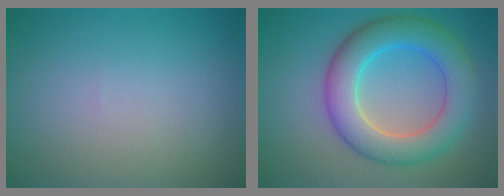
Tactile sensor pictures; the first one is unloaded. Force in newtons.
{"total": 7.2, "press": 7.2, "slide": 0.2}